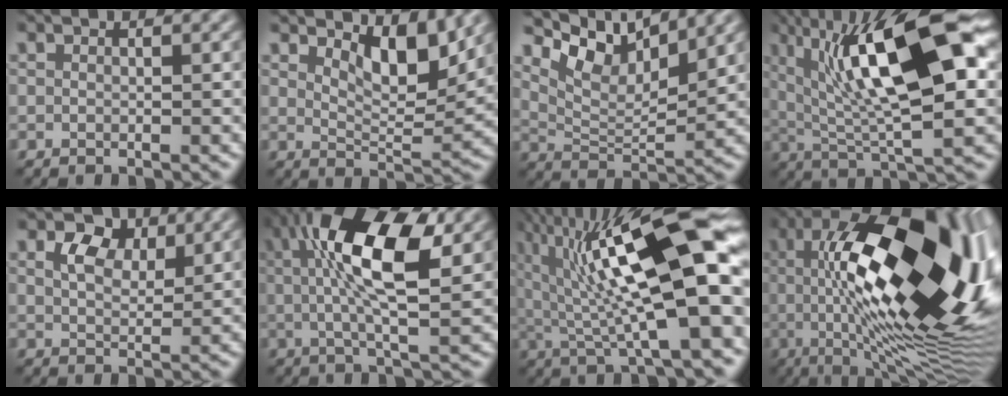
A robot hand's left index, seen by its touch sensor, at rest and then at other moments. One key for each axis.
{"total": 4.5, "fx": 2.9, "fy": 1.7, "fz": 3.1, "tx": -0.054, "ty": -0.006, "tz": 0.046}
{"total": 6.8, "fx": 4.9, "fy": 2.3, "fz": 4.2, "tx": -0.078, "ty": 0.008, "tz": 0.093}
{"total": 12.3, "fx": 3.5, "fy": 3.5, "fz": 11.2, "tx": -0.185, "ty": 0.012, "tz": 0.061}
{"total": 3.9, "fx": 2.2, "fy": 2.2, "fz": 2.3, "tx": -0.042, "ty": 0.009, "tz": 0.038}
{"total": 10.2, "fx": 2.7, "fy": 3.1, "fz": 9.4, "tx": -0.156, "ty": 0.020, "tz": 0.042}
{"total": 14.3, "fx": 3.3, "fy": 3.6, "fz": 13.4, "tx": -0.203, "ty": 0.016, "tz": 0.054}
{"total": 18.1, "fx": 2.6, "fy": 6.3, "fz": 16.8, "tx": -0.258, "ty": 0.028, "tz": 0.031}